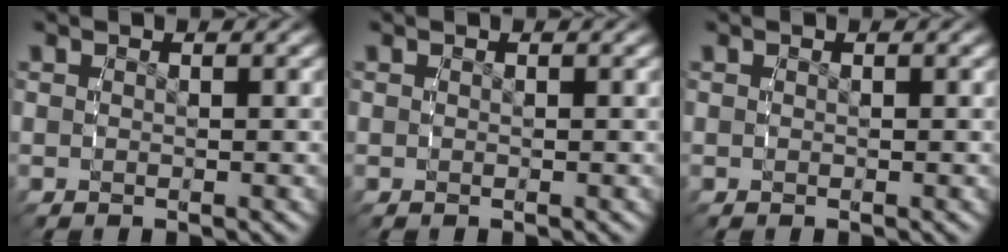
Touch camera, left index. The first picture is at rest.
{"total": 0.0}
{"total": 0.0}